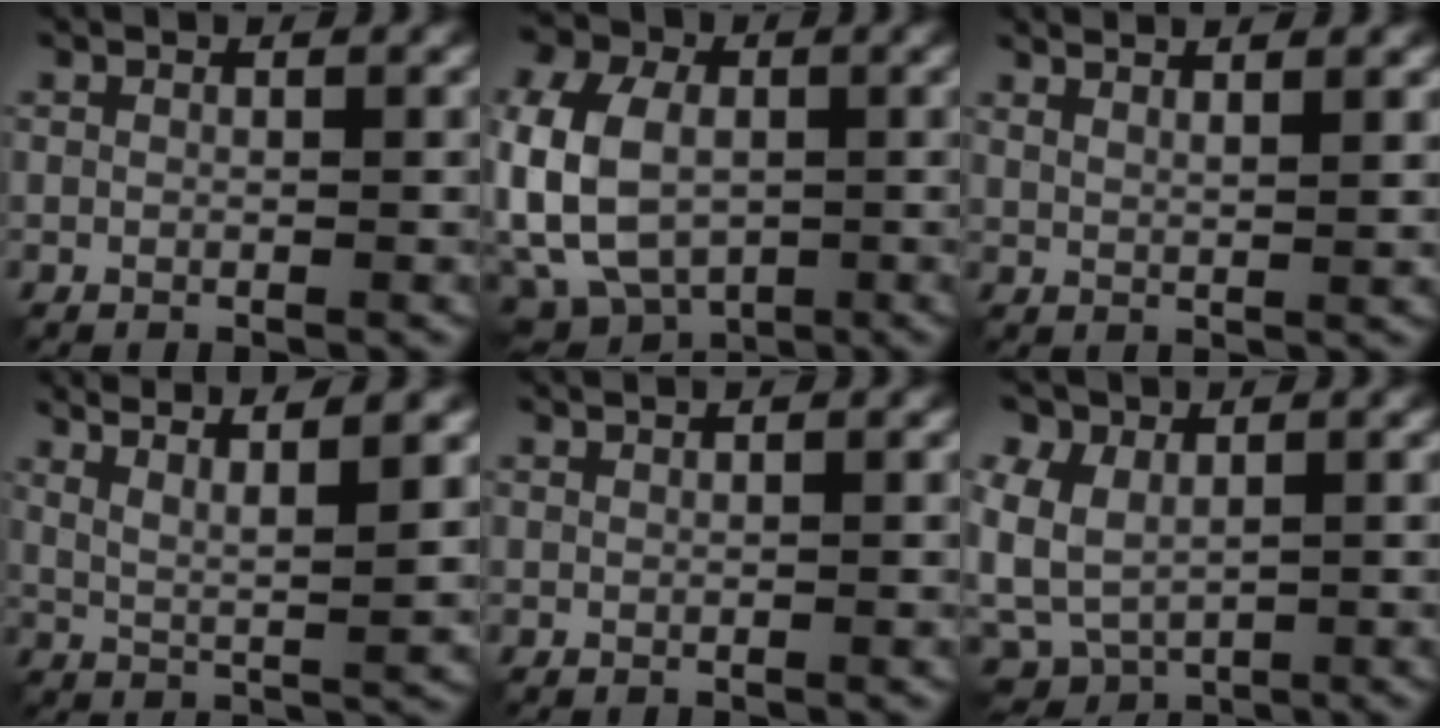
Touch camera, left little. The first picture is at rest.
{"total": 13.7, "force": [-1.2, 9.9, 9.4], "torque": [-0.200, 0.006, -0.042]}
{"total": 3.6, "force": [2.7, 0.9, 2.3], "torque": [-0.017, 0.013, 0.024]}
{"total": 6.7, "force": [4.3, 1.2, 5.0], "torque": [-0.091, 0.006, 0.069]}
{"total": 1.0, "force": [0.8, 0.3, 0.6], "torque": [-0.003, 0.002, 0.004]}
{"total": 5.1, "force": [1.0, 3.4, 3.7], "torque": [-0.080, 0.003, 0.007]}